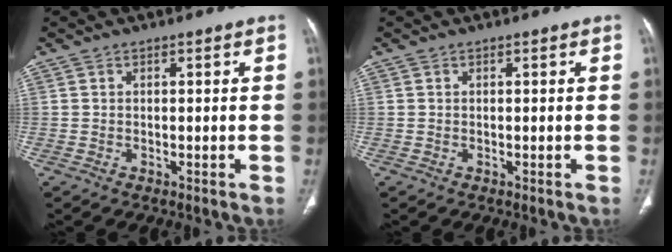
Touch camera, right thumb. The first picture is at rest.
{"total": 0.0}